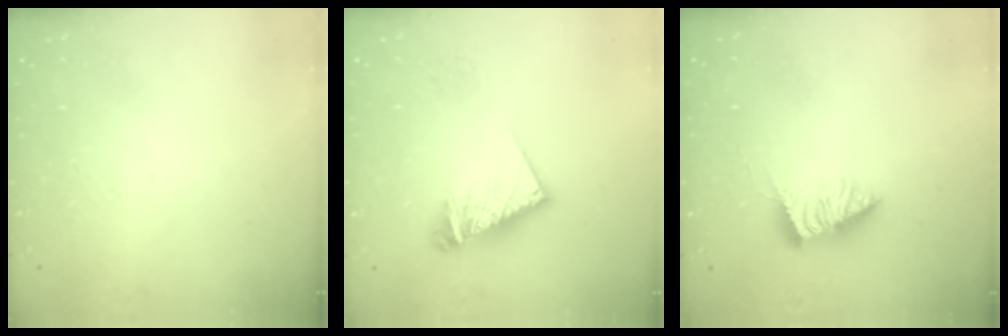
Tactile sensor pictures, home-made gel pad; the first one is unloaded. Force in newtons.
{"total": 11.3, "press": 11.2, "slide": 1.4}
{"total": 5.0, "press": 5.0, "slide": 0.3}